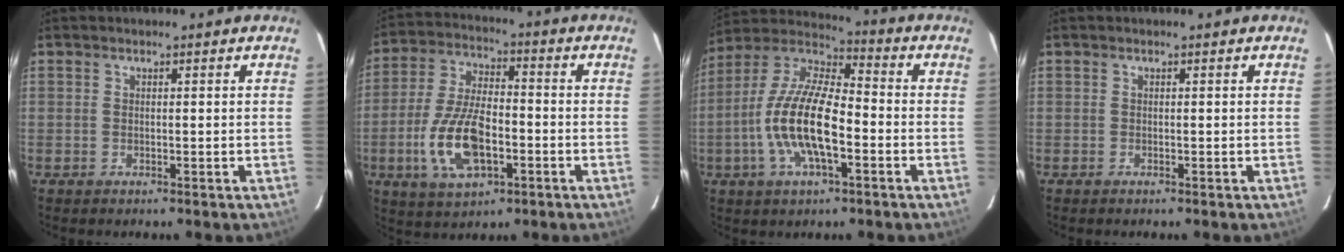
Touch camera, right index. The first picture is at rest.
{"total": 14.3, "force": [-4.5, 6.6, 11.9], "torque": [-0.250, -0.001, -0.078]}
{"total": 16.1, "force": [-4.3, 5.7, 14.5], "torque": [-0.289, 0.001, -0.087]}
{"total": 0.0}